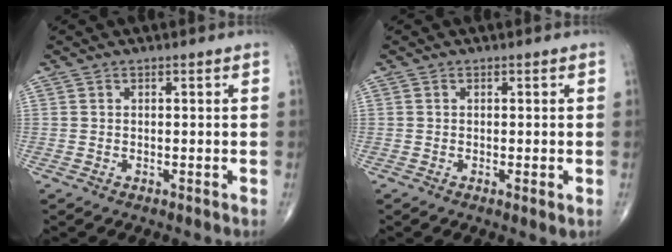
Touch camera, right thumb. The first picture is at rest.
{"total": 1.5, "force": [-0.4, 0.2, 1.5], "torque": [-0.024, -0.008, -0.006]}